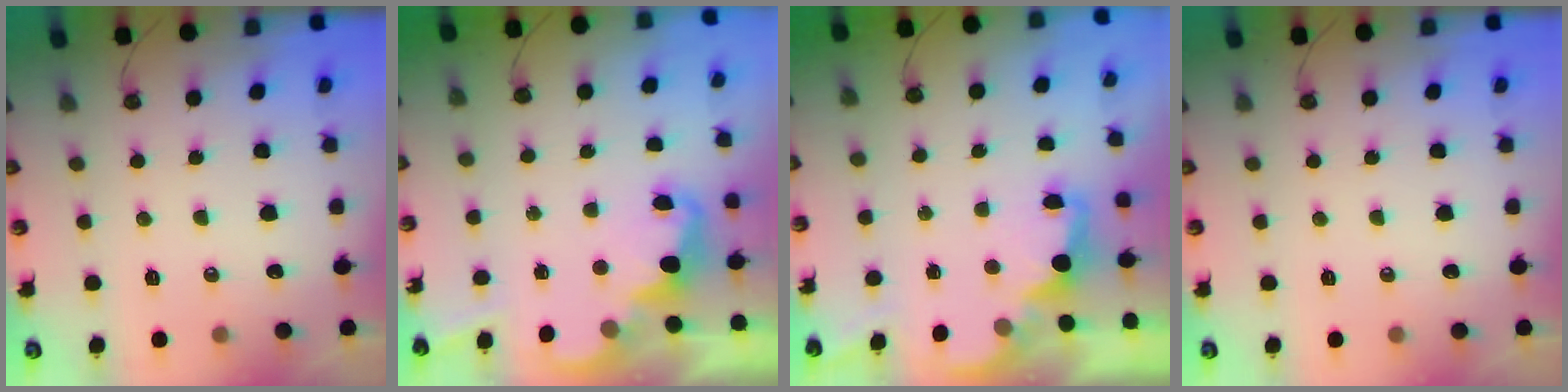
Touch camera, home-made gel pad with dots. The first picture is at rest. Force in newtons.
{"total": 2.3, "press": 2.2, "slide": 0.5}
{"total": 1.9, "press": 1.7, "slide": 0.8}
{"total": 0.0}